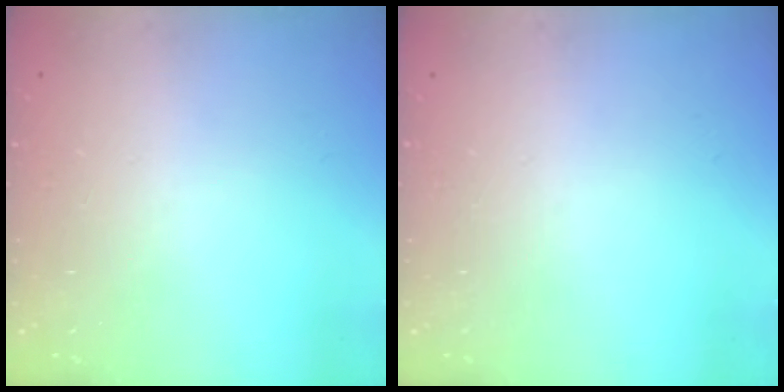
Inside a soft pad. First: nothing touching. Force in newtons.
{"total": 0.0}